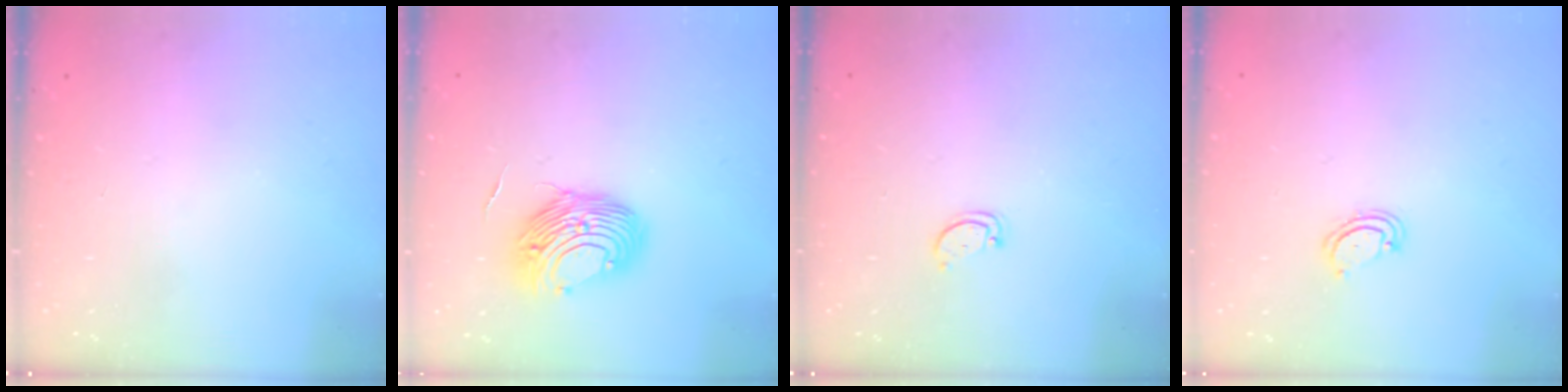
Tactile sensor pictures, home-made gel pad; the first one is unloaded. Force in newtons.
{"total": 13.4, "press": 13.4, "slide": 0.8}
{"total": 2.6, "press": 2.5, "slide": 0.4}
{"total": 3.9, "press": 3.9, "slide": 0.4}